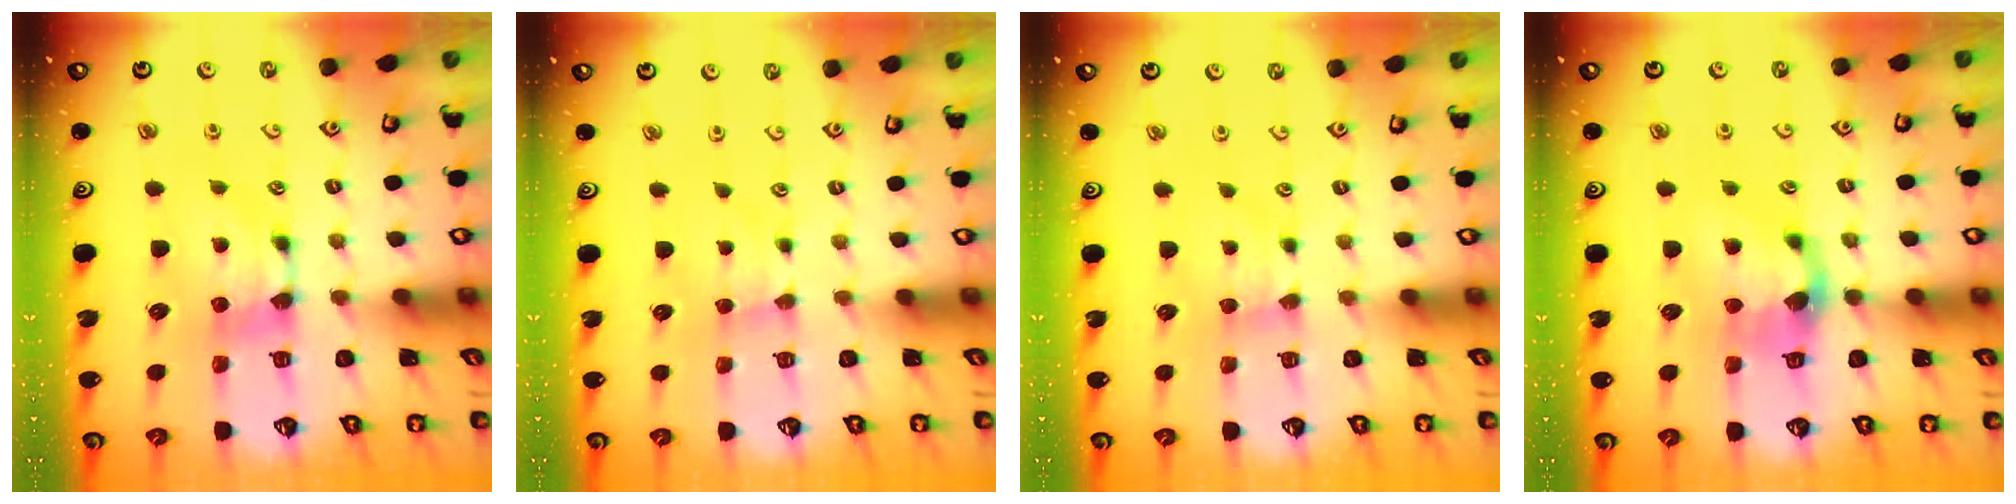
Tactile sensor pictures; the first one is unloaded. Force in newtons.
{"total": 1.8, "press": 1.8, "slide": 0.4}
{"total": 1.8, "press": 1.7, "slide": 0.6}
{"total": 2.9, "press": 2.2, "slide": 1.9}